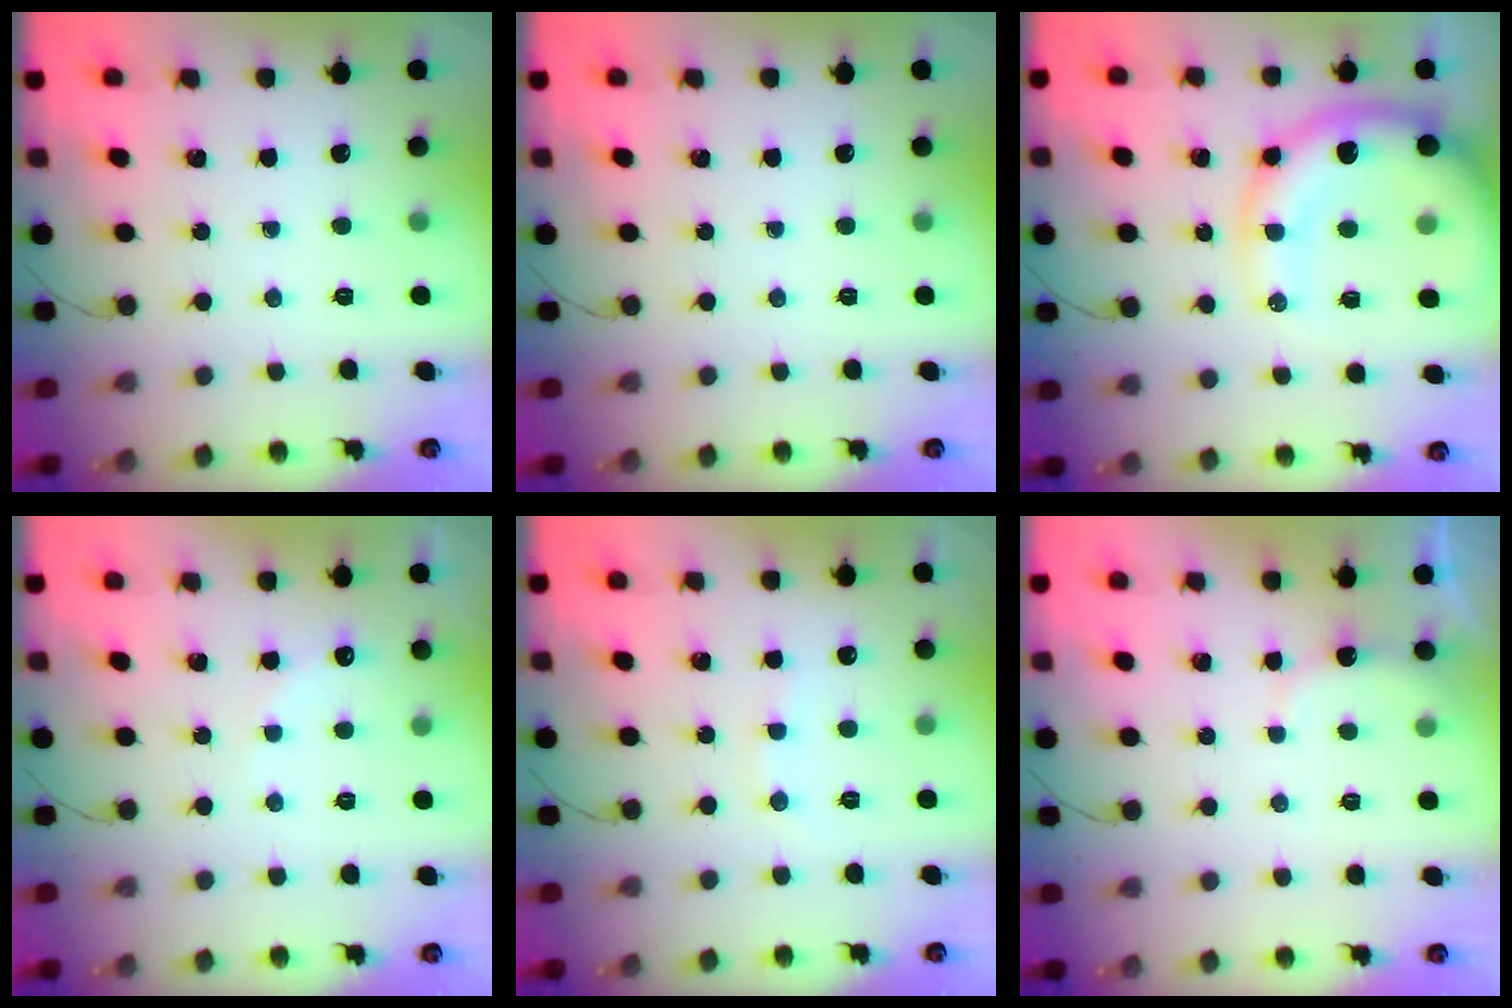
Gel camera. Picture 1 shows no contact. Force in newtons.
{"total": 0.0}
{"total": 17.5, "press": 17.1, "slide": 3.8}
{"total": 6.8, "press": 6.6, "slide": 1.5}
{"total": 6.1, "press": 6.0, "slide": 1.1}
{"total": 5.1, "press": 5.1, "slide": 0.8}